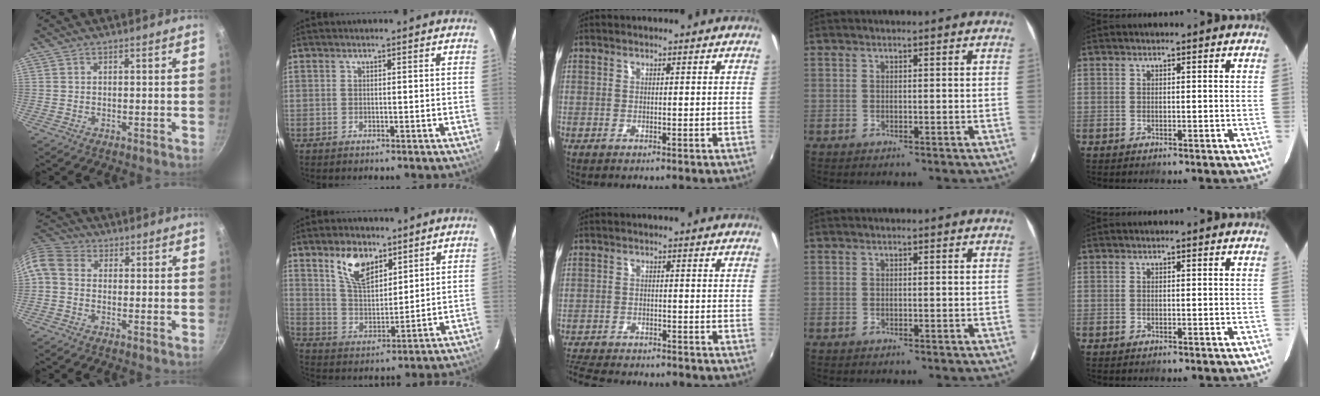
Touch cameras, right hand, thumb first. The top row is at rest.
{"thumb": {"total": 8.7, "force": [-0.4, 6.9, 5.2], "torque": [-0.121, 0.033, -0.023]}, "index": {"total": 9.6, "force": [5.9, 4.8, 5.9], "torque": [-0.105, 0.010, 0.117]}, "middle": {"total": 11.7, "force": [-10.4, 2.9, 4.3], "torque": [-0.113, -0.016, -0.166]}}